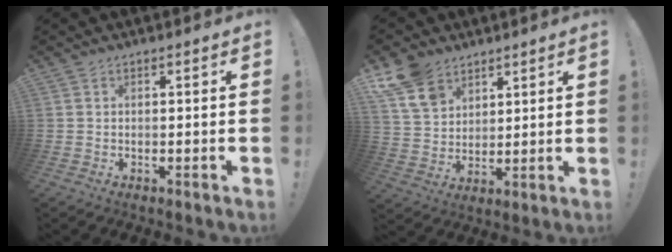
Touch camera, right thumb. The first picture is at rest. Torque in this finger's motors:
{"motor_torque": [0.54, 2.17, 0.43, 0.31, 0.00]}